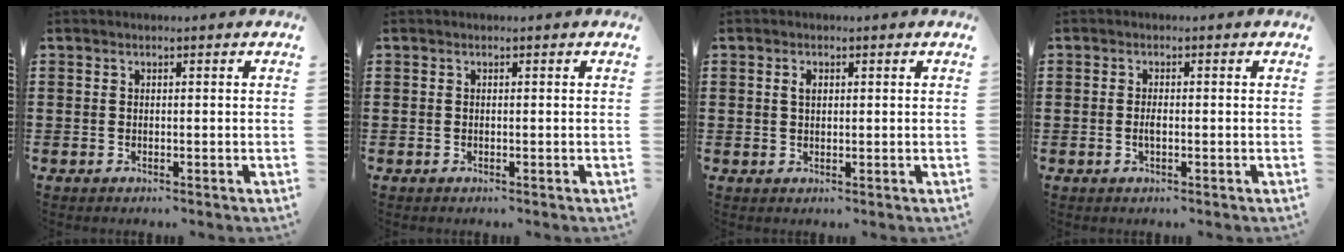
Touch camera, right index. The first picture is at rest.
{"total": 0.0}
{"total": 1.5, "force": [0.4, 0.9, 1.2], "torque": [-0.025, 0.008, 0.006]}
{"total": 1.4, "force": [-0.2, 0.5, 1.3], "torque": [-0.026, -0.001, -0.004]}